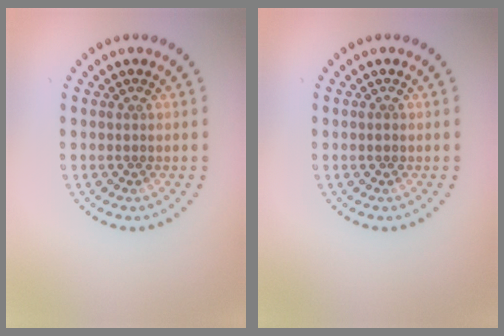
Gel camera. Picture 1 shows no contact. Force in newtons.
{"total": 0.5, "press": 0.5, "slide": 0.1}